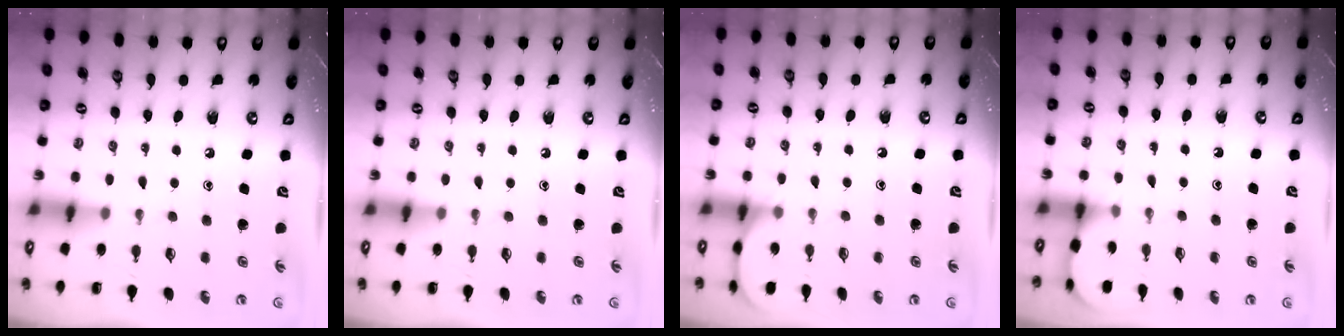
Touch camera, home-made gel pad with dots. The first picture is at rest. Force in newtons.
{"total": 0.0}
{"total": 5.7, "press": 5.7, "slide": 0.6}
{"total": 3.5, "press": 3.5, "slide": 0.3}